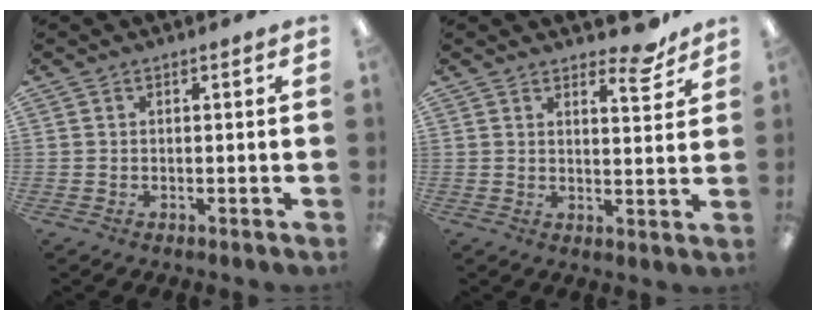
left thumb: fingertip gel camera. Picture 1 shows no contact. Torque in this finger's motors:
{"motor_torque": [0.05, -0.05, -0.13, -0.22, 0.06]}